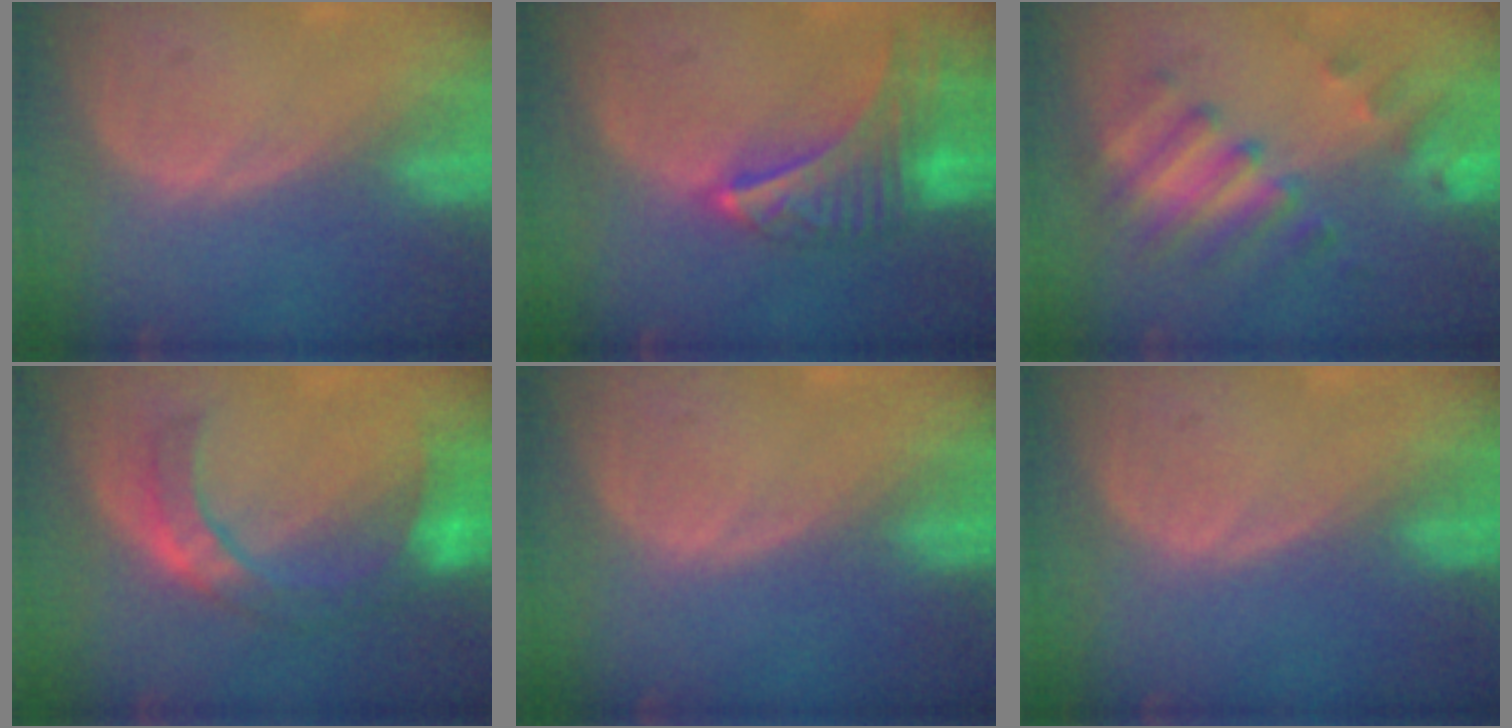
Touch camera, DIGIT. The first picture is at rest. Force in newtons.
{"total": 9.0, "press": 8.0, "slide": 4.2}
{"total": 7.2, "press": 7.0, "slide": 1.4}
{"total": 7.9, "press": 7.4, "slide": 2.6}
{"total": 0.0}
{"total": 0.0}